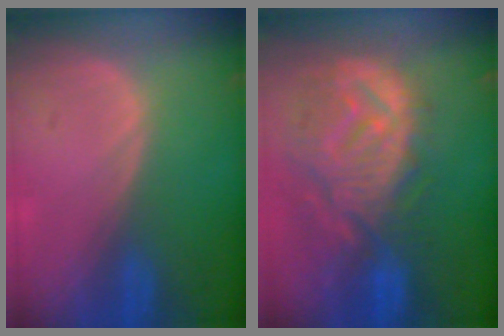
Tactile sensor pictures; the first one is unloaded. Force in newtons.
{"total": 12.4, "press": 11.1, "slide": 5.5}